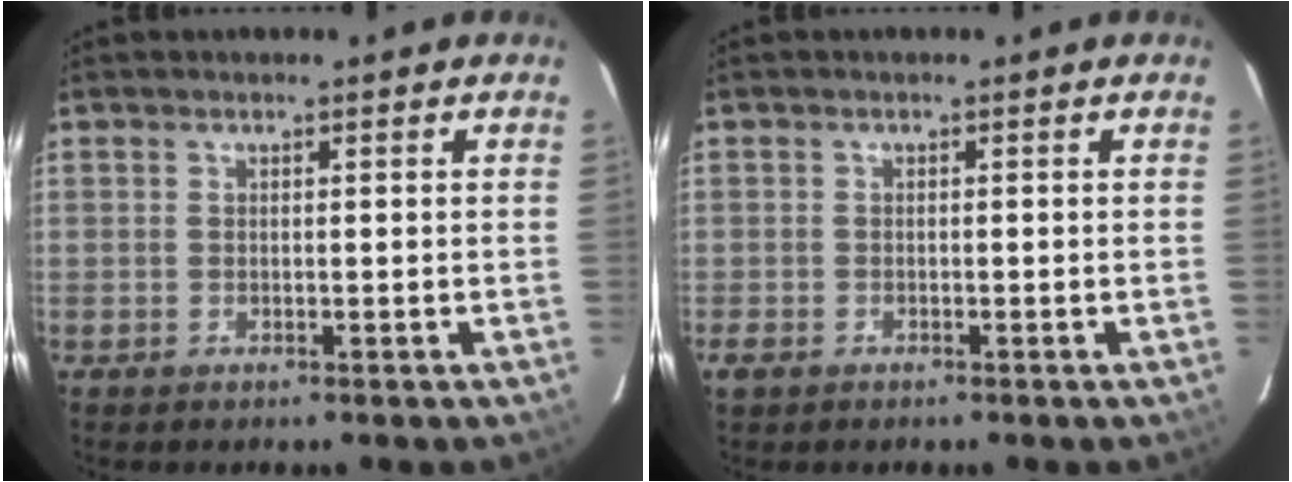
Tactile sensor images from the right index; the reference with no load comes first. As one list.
[{"total": 1.8, "force": [-1.0, 1.4, 0.5], "torque": [-0.013, -0.001, -0.020]}]